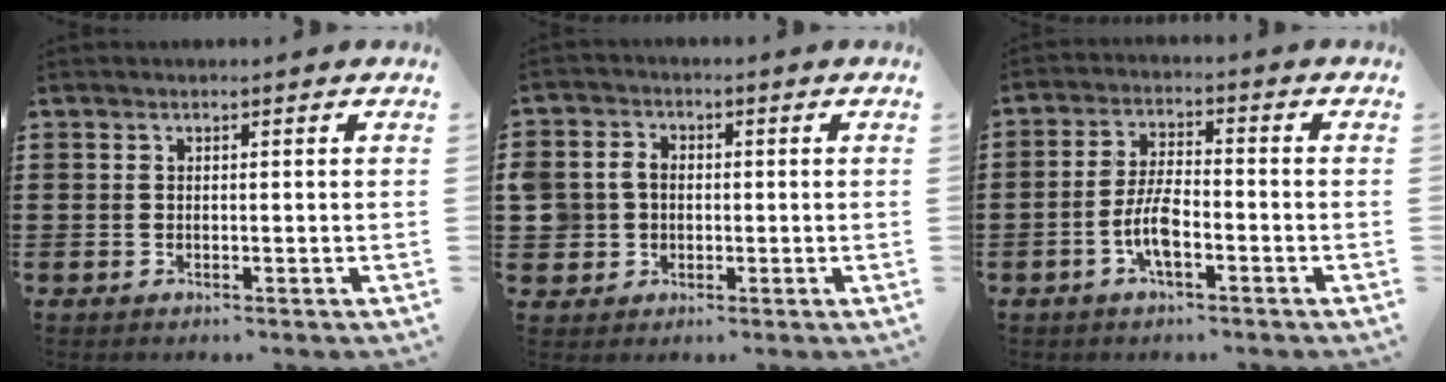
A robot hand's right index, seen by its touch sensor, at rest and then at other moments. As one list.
[{"total": 4.1, "force": [-0.2, 4.0, 1.1], "torque": [-0.051, 0.010, -0.010]}, {"total": 6.0, "force": [-2.3, 1.9, 5.2], "torque": [-0.121, -0.003, -0.051]}]